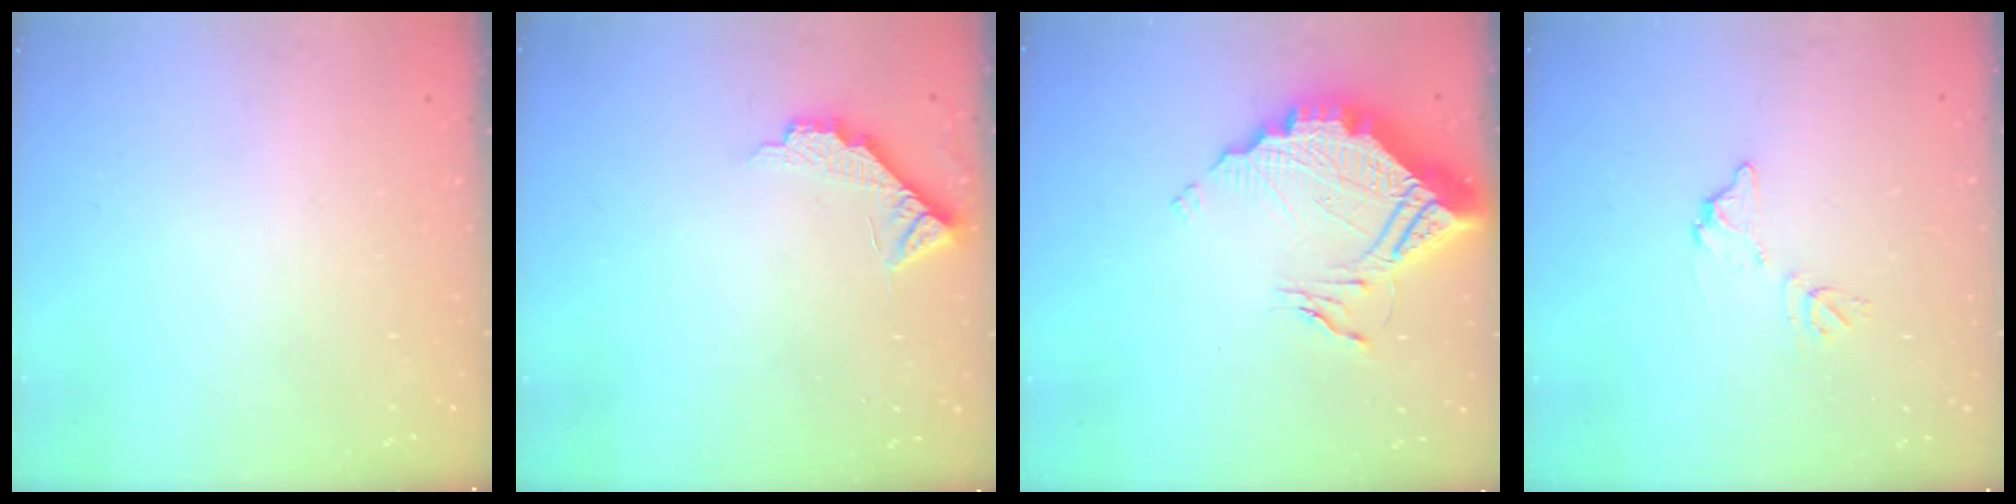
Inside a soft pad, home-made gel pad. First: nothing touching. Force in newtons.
{"total": 7.4, "press": 7.4, "slide": 0.7}
{"total": 13.4, "press": 13.4, "slide": 1.1}
{"total": 6.7, "press": 6.7, "slide": 0.5}